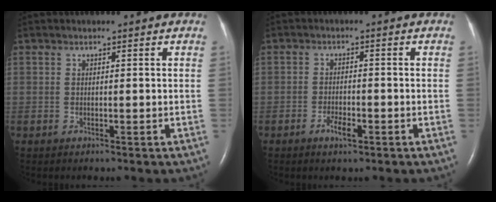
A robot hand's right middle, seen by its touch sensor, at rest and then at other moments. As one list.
[{"total": 2.5, "force": [-1.5, 0.8, 1.9], "torque": [-0.036, 0.001, -0.026]}]